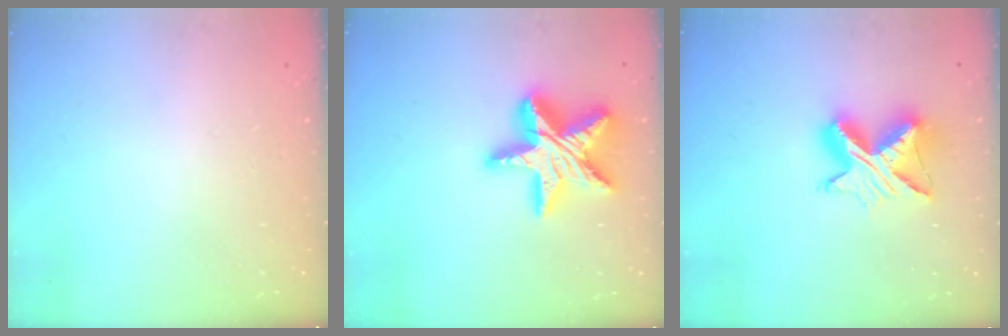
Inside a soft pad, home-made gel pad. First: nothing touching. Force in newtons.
{"total": 22.2, "press": 22.1, "slide": 1.9}
{"total": 10.9, "press": 10.8, "slide": 1.0}